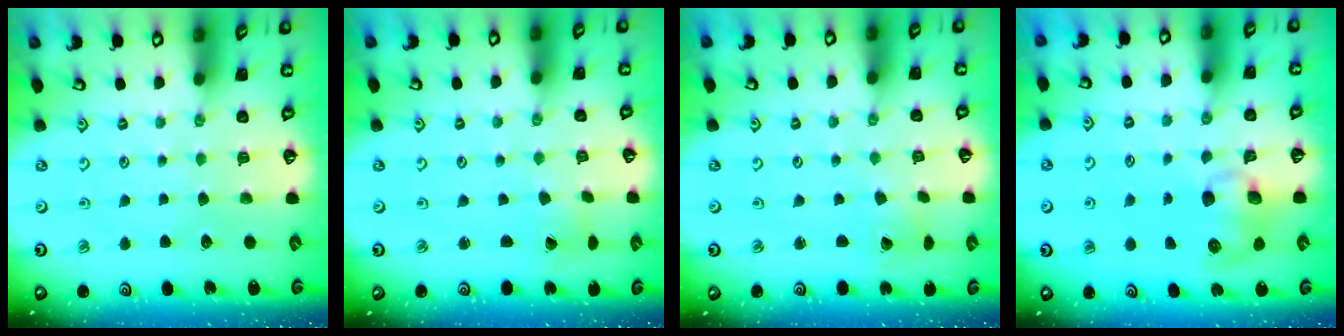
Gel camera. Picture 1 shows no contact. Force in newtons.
{"total": 0.7, "press": 0.7, "slide": 0.1}
{"total": 2.0, "press": 2.0, "slide": 0.3}
{"total": 8.2, "press": 8.1, "slide": 1.3}